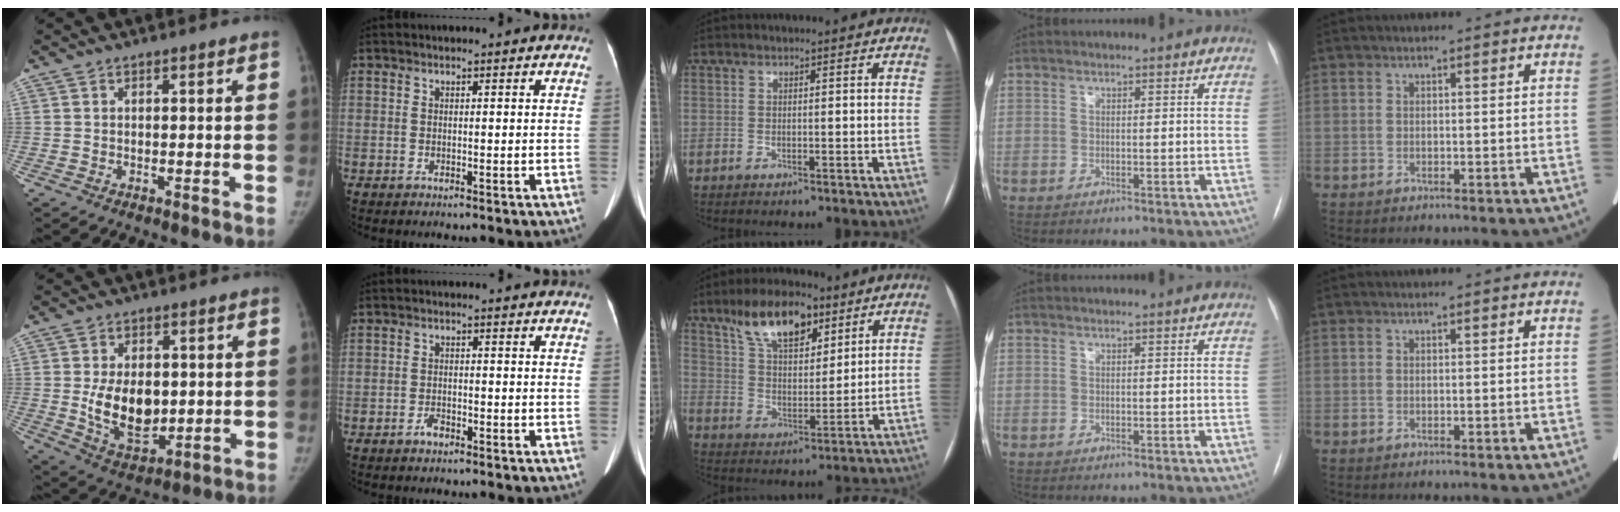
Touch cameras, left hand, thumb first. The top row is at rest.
{"thumb": {"total": 12.2, "force": [0.3, 7.7, 9.5], "torque": [-0.130, -0.018, 0.023]}, "index": {"total": 1.6, "force": [-1.2, 0.7, 0.8], "torque": [-0.014, 0.002, -0.019]}, "middle": {"total": 11.6, "force": [7.4, 5.0, 7.4], "torque": [-0.133, 0.016, 0.135]}}